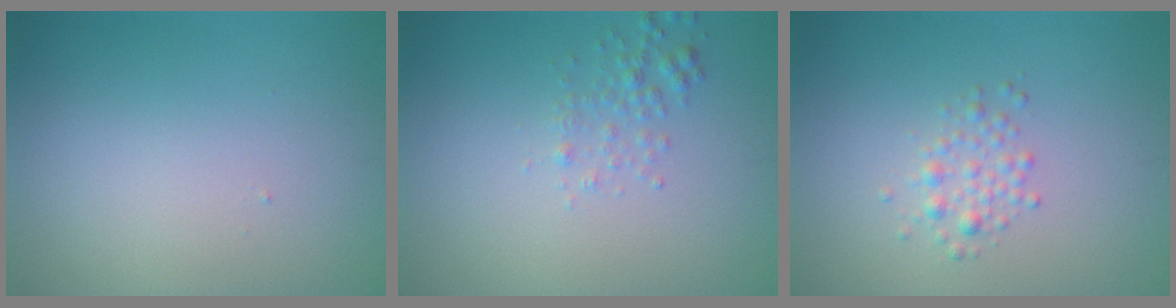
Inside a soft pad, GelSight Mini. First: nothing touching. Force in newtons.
{"total": 1.6, "press": 1.5, "slide": 0.2}
{"total": 1.6, "press": 1.6, "slide": 0.0}